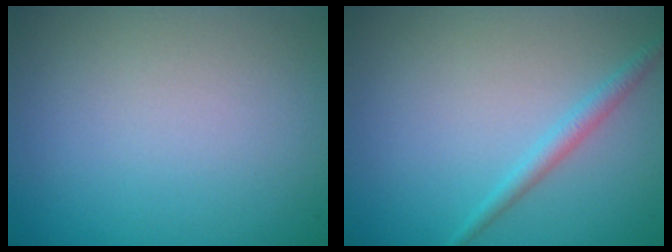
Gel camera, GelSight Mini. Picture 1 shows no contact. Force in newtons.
{"total": 1.6, "press": 1.6, "slide": 0.0}